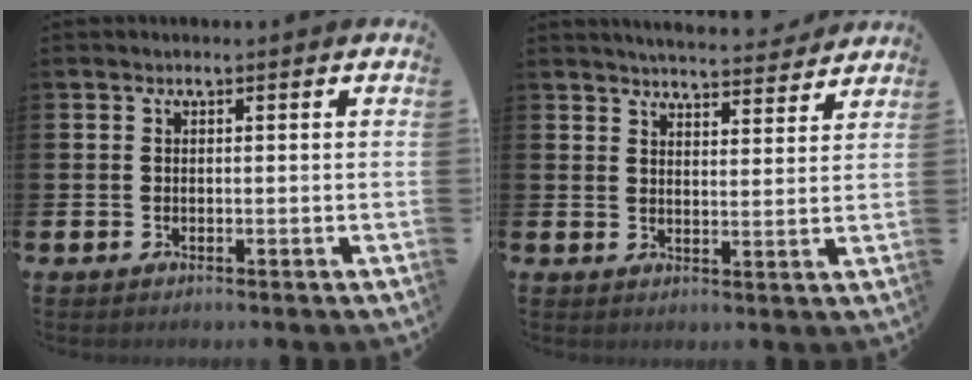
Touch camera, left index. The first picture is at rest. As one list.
[{"total": 5.3, "force": [5.3, 0.4, 0.5], "torque": [-0.016, -0.035, 0.094]}]